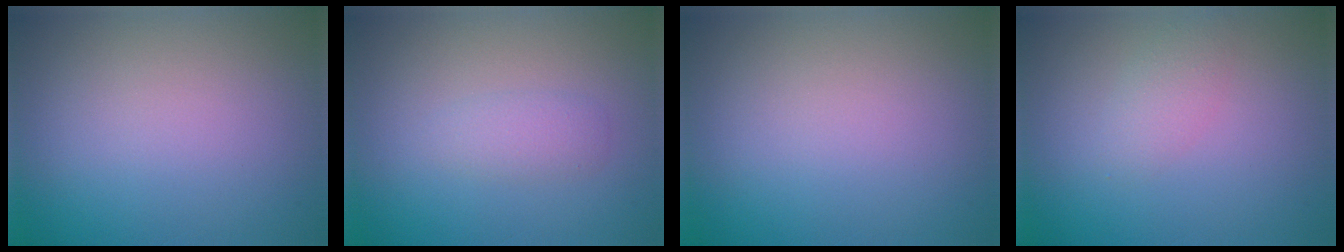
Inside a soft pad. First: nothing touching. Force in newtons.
{"total": 1.4, "press": 1.4, "slide": 0.0}
{"total": 0.0}
{"total": 1.6, "press": 1.6, "slide": 0.0}